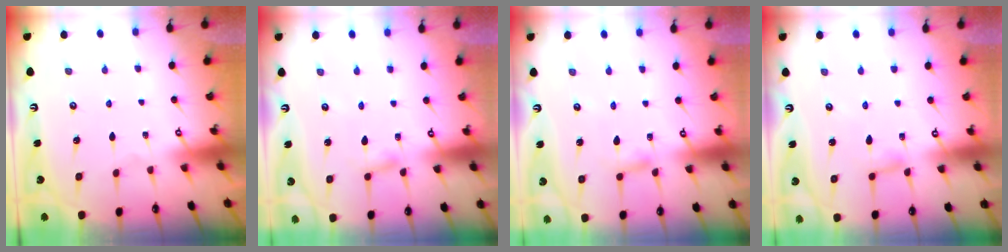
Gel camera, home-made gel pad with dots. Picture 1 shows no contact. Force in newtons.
{"total": 2.7, "press": 2.7, "slide": 0.3}
{"total": 3.0, "press": 3.0, "slide": 0.2}
{"total": 2.4, "press": 2.4, "slide": 0.2}